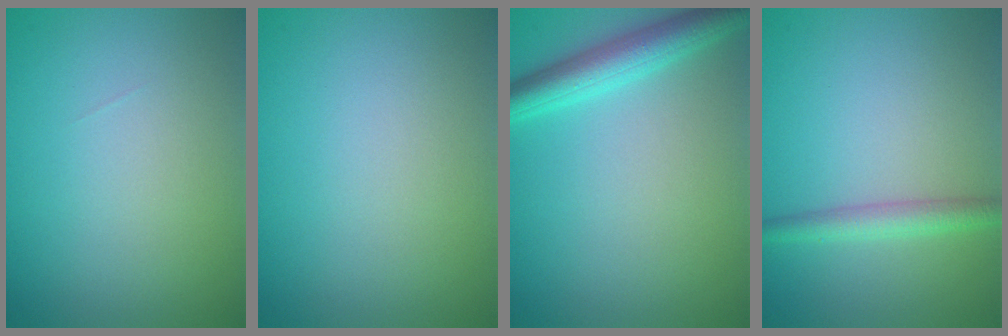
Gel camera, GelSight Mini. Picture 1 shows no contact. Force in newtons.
{"total": 0.0}
{"total": 4.0, "press": 4.0, "slide": 0.1}
{"total": 2.3, "press": 2.3, "slide": 0.1}